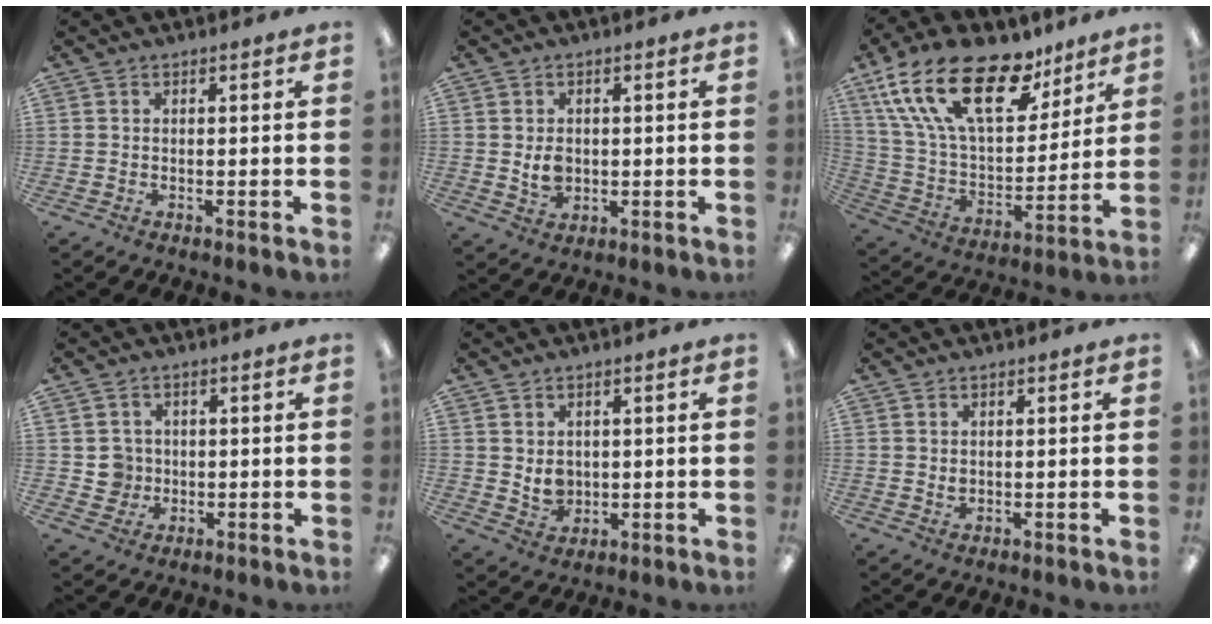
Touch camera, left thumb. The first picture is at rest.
{"total": 4.4, "force": [0.3, 3.6, 2.5], "torque": [-0.034, 0.000, 0.005]}
{"total": 25.8, "force": [14.4, 13.0, 17.0], "torque": [-0.325, -0.073, 0.258]}
{"total": 4.5, "force": [0.2, 4.5, 0.4], "torque": [-0.004, 0.004, 0.004]}
{"total": 4.6, "force": [1.6, 4.0, 1.6], "torque": [-0.023, -0.006, 0.031]}
{"total": 1.2, "force": [0.5, 1.0, 0.4], "torque": [-0.002, -0.001, 0.007]}